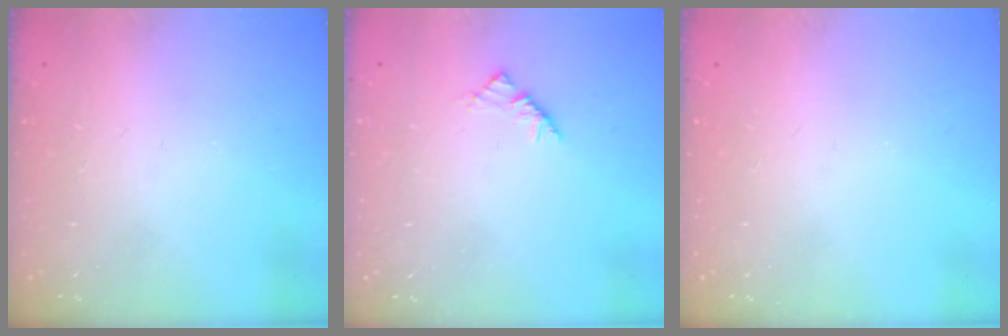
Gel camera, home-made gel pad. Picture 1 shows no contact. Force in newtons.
{"total": 2.9, "press": 2.8, "slide": 0.7}
{"total": 0.0}